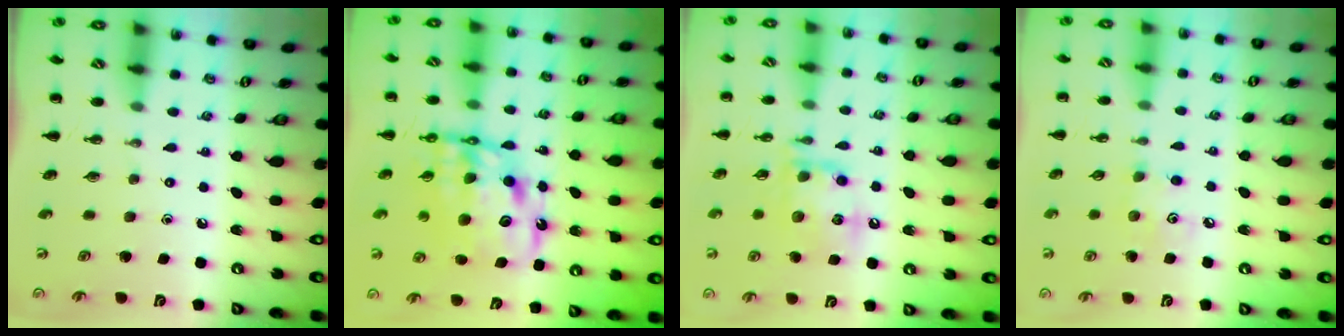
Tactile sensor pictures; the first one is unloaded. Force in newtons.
{"total": 14.5, "press": 14.1, "slide": 3.6}
{"total": 13.9, "press": 13.7, "slide": 1.8}
{"total": 5.0, "press": 4.9, "slide": 0.9}